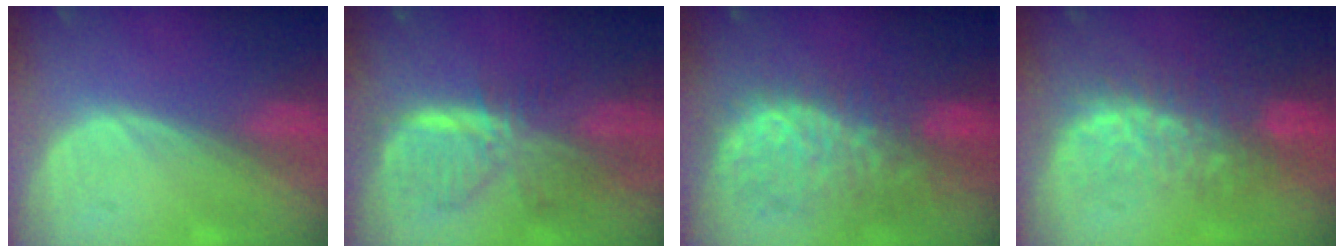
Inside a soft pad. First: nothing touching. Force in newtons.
{"total": 7.9, "press": 7.0, "slide": 3.6}
{"total": 10.8, "press": 9.4, "slide": 5.3}
{"total": 10.0, "press": 8.6, "slide": 5.2}